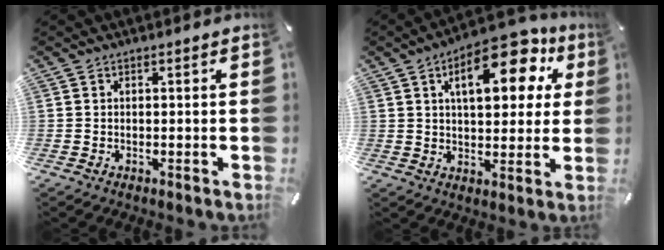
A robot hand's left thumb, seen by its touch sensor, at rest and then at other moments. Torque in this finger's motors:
{"motor_torque": [0.42, 1.03, 1.50, -1.27, 0.43]}